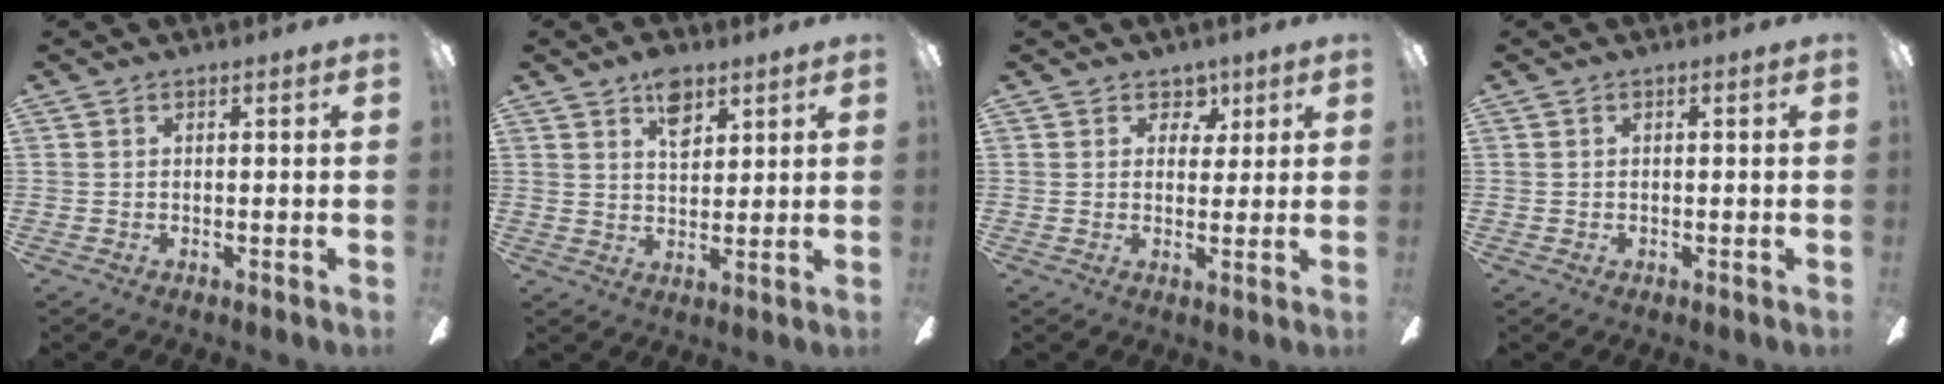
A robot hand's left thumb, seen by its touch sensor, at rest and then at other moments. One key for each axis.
{"total": 6.7, "fx": 3.9, "fy": 3.8, "fz": 4.0, "tx": -0.047, "ty": -0.009, "tz": 0.065}
{"total": 4.5, "fx": 2.5, "fy": 3.4, "fz": 1.6, "tx": -0.009, "ty": -0.008, "tz": 0.039}
{"total": 0.6, "fx": -0.3, "fy": 0.4, "fz": 0.4, "tx": -0.006, "ty": 0.003, "tz": -0.006}